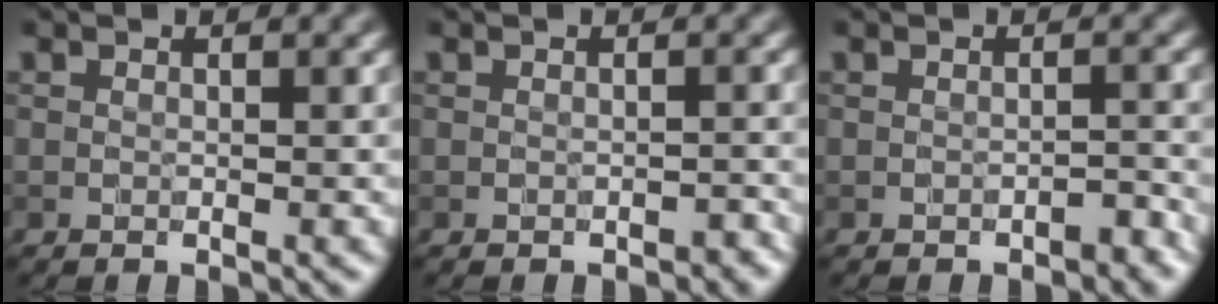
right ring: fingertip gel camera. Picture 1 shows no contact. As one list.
[{"total": 1.1, "force": [-0.7, 0.6, 0.6], "torque": [-0.009, -0.002, -0.009]}, {"total": 1.2, "force": [-0.8, 0.6, 0.8], "torque": [-0.010, 0.002, -0.013]}]